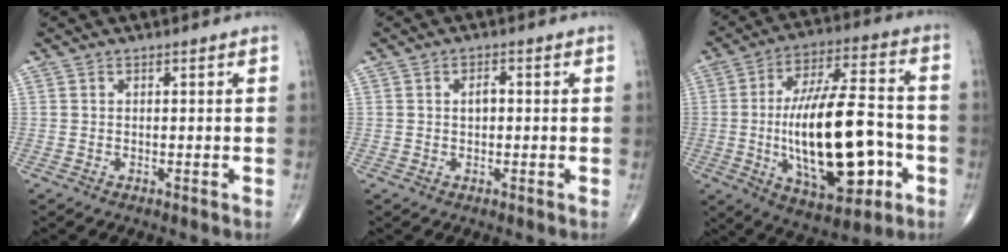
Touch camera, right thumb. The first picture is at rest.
{"total": 2.1, "force": [0.2, 1.3, 1.7], "torque": [-0.024, 0.007, 0.000]}
{"total": 24.4, "force": [-4.4, 10.1, 21.7], "torque": [-0.353, 0.026, -0.054]}